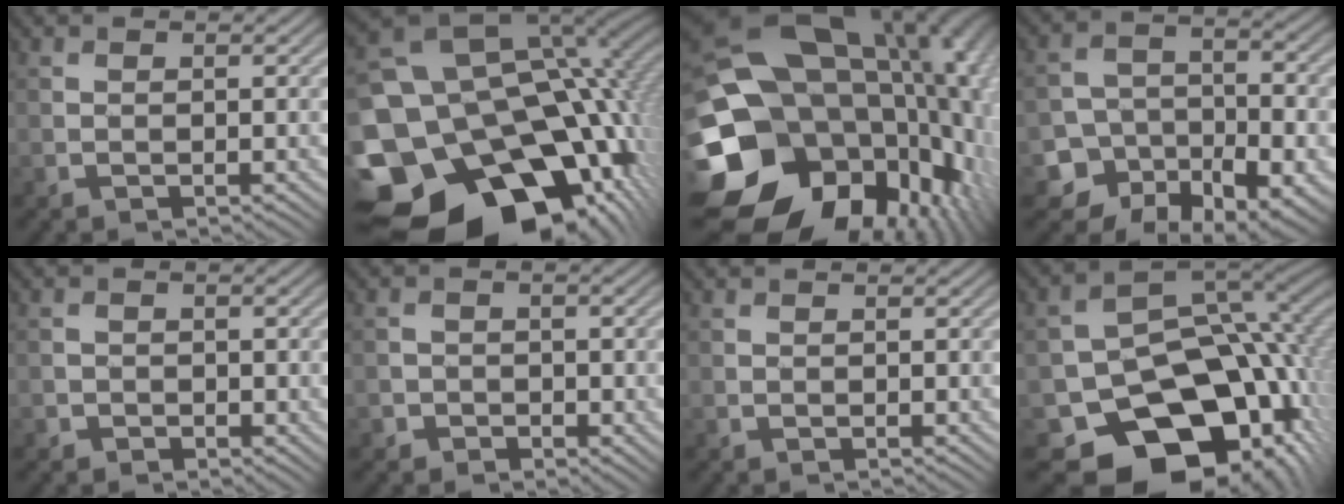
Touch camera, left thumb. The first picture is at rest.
{"total": 21.9, "force": [-7.1, 16.2, 12.9], "torque": [-0.287, -0.045, -0.074]}
{"total": 24.4, "force": [-2.8, 19.1, 15.0], "torque": [-0.264, -0.066, -0.051]}
{"total": 13.2, "force": [-7.9, 8.9, 5.8], "torque": [-0.110, -0.026, -0.124]}
{"total": 1.7, "force": [-0.7, 1.5, 0.4], "torque": [0.003, -0.001, -0.013]}
{"total": 2.8, "force": [-1.2, 2.4, 0.7], "torque": [0.004, 0.004, -0.030]}
{"total": 0.0}
{"total": 17.7, "force": [-6.6, 12.7, 10.4], "torque": [-0.170, -0.065, -0.076]}